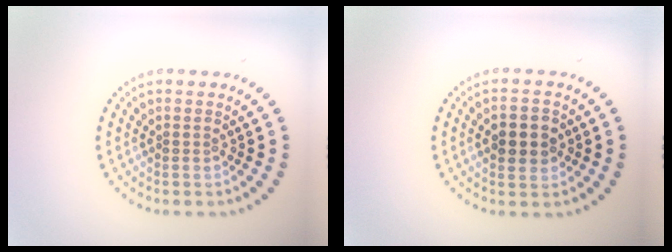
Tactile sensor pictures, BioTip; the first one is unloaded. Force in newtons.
{"total": 2.7, "press": 2.7, "slide": 0.2}